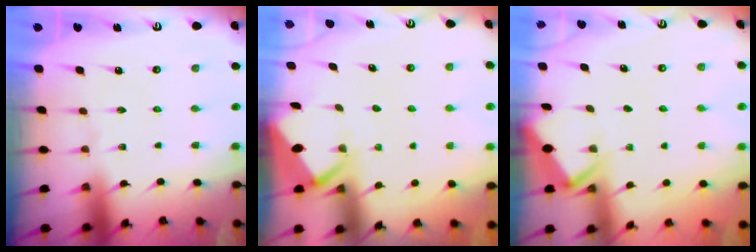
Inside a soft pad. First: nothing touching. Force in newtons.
{"total": 2.6, "press": 2.6, "slide": 0.3}
{"total": 4.0, "press": 4.0, "slide": 0.3}